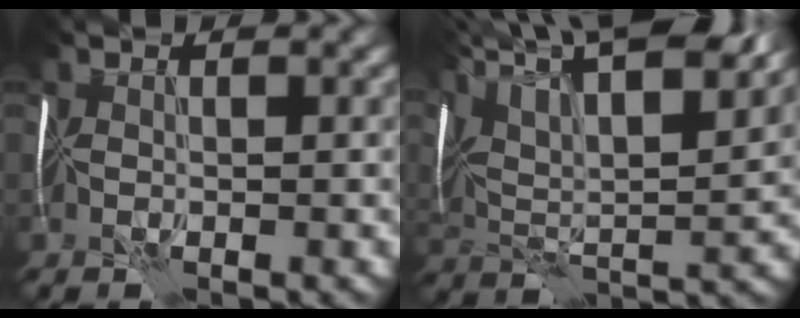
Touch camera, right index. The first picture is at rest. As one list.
[{"total": 17.1, "force": [11.2, 5.3, 11.7], "torque": [-0.216, 0.047, 0.158]}]